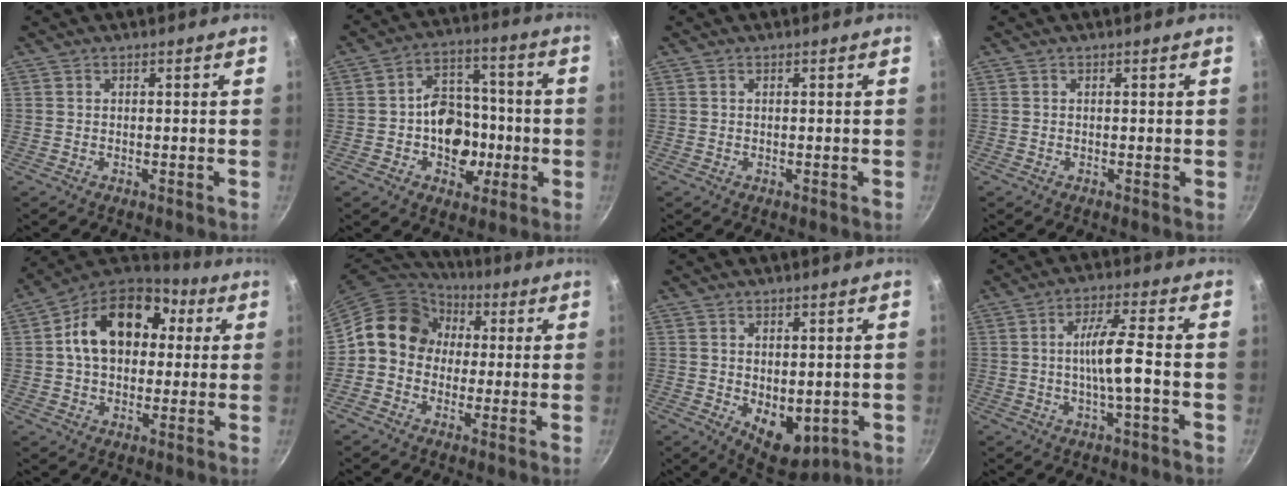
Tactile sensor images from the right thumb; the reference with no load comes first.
{"total": 13.5, "force": [-2.4, 10.4, 8.2], "torque": [-0.073, 0.031, -0.042]}
{"total": 0.0}
{"total": 0.0}
{"total": 19.0, "force": [3.8, 13.5, 12.8], "torque": [-0.189, 0.031, 0.044]}
{"total": 12.5, "force": [1.1, 11.1, 5.6], "torque": [-0.054, 0.029, -0.006]}
{"total": 8.5, "force": [-1.0, 5.3, 6.6], "torque": [-0.070, -0.018, 0.002]}
{"total": 7.8, "force": [-1.2, 1.1, 7.7], "torque": [-0.139, 0.021, -0.023]}